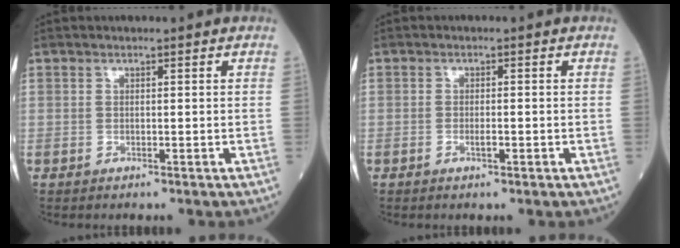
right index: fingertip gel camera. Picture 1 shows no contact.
{"total": 1.3, "force": [-0.6, 0.3, 1.1], "torque": [-0.022, 0.000, -0.010]}